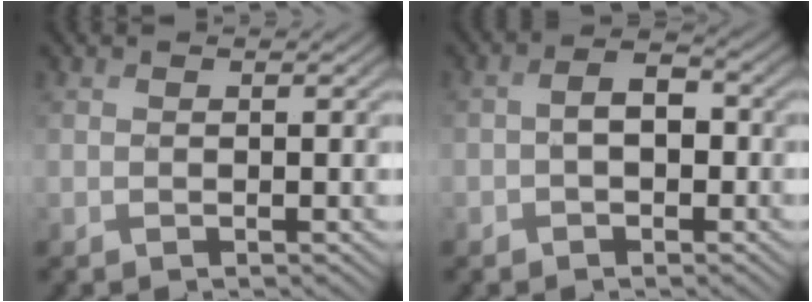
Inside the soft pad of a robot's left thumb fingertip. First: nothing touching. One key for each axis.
{"total": 4.6, "fx": -0.7, "fy": 3.2, "fz": 3.2, "tx": -0.053, "ty": 0.006, "tz": -0.018}